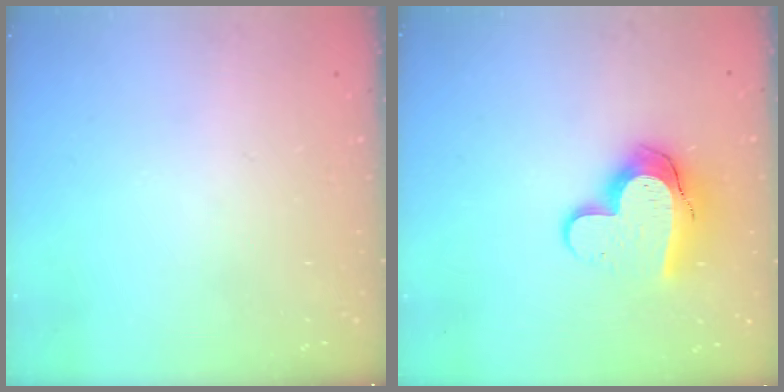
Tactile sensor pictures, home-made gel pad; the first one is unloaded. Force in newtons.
{"total": 13.3, "press": 13.3, "slide": 1.1}